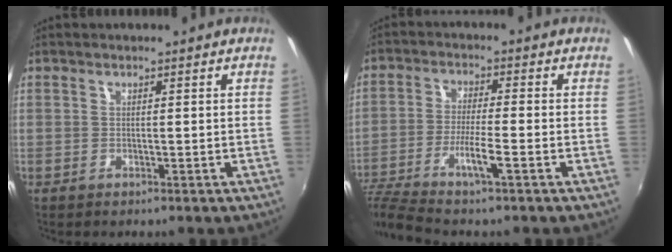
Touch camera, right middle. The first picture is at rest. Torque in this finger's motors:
{"motor_torque": [1.07, -1.07, 0.14, 0.10]}